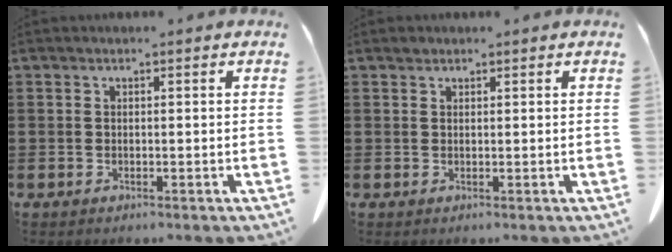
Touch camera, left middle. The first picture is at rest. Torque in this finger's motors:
{"motor_torque": [-0.05, 0.08, 0.01, 0.00]}